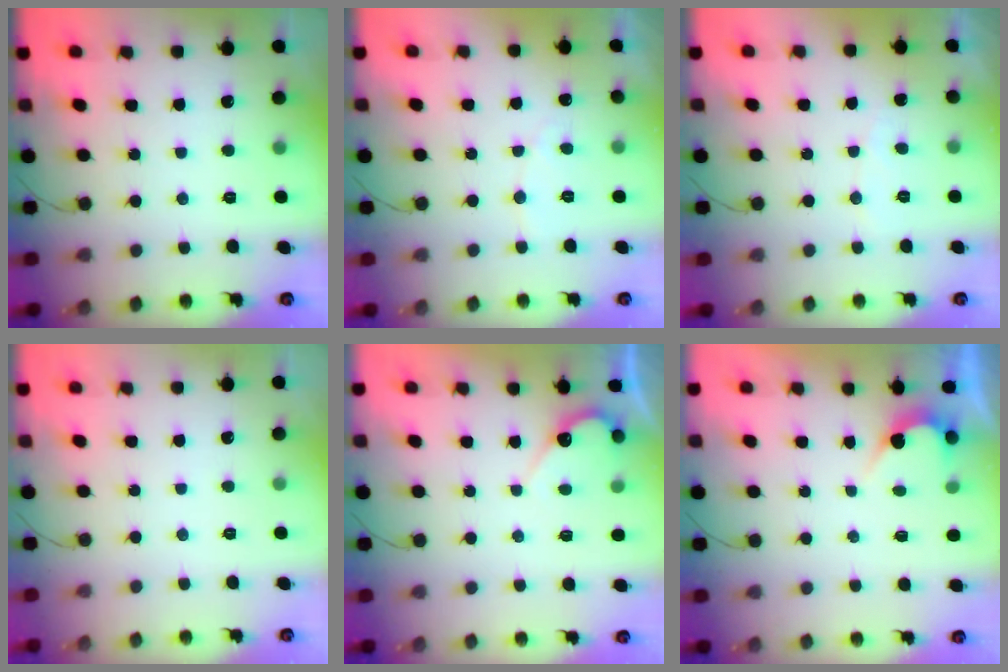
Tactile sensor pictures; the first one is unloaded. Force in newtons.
{"total": 3.8, "press": 3.8, "slide": 0.2}
{"total": 3.9, "press": 3.9, "slide": 0.2}
{"total": 0.0}
{"total": 6.1, "press": 6.1, "slide": 0.3}
{"total": 2.7, "press": 2.7, "slide": 0.2}